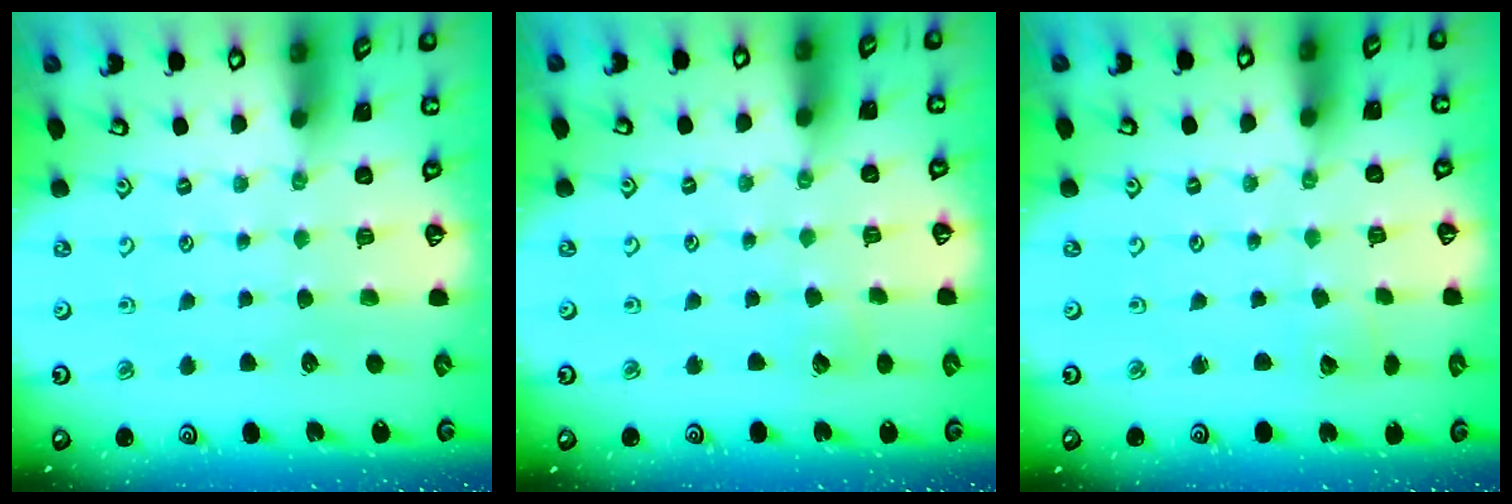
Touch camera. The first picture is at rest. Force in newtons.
{"total": 2.3, "press": 2.3, "slide": 0.1}
{"total": 2.3, "press": 2.3, "slide": 0.1}